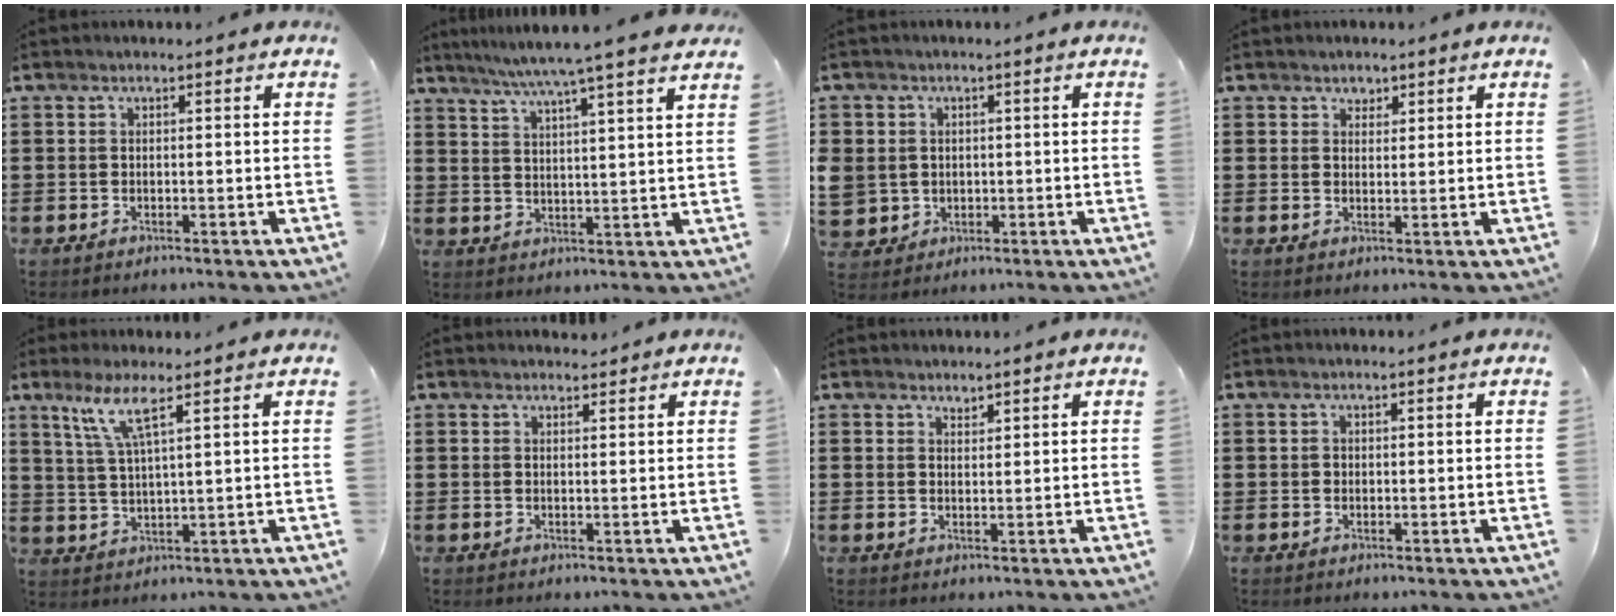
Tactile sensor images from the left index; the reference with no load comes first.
{"total": 6.5, "force": [5.4, -1.3, 3.3], "torque": [-0.081, -0.026, 0.091]}
{"total": 3.6, "force": [0.0, 3.6, 0.3], "torque": [-0.030, 0.007, -0.004]}
{"total": 1.7, "force": [1.3, 1.0, 0.1], "torque": [0.002, 0.001, 0.024]}
{"total": 6.3, "force": [3.6, 0.5, 5.1], "torque": [-0.112, 0.003, 0.063]}
{"total": 1.2, "force": [1.2, 0.3, 0.1], "torque": [-0.005, 0.002, 0.023]}
{"total": 1.5, "force": [1.5, 0.4, 0.0], "torque": [-0.003, -0.001, 0.030]}
{"total": 0.6, "force": [0.2, 0.6, 0.1], "torque": [-0.004, 0.003, 0.003]}